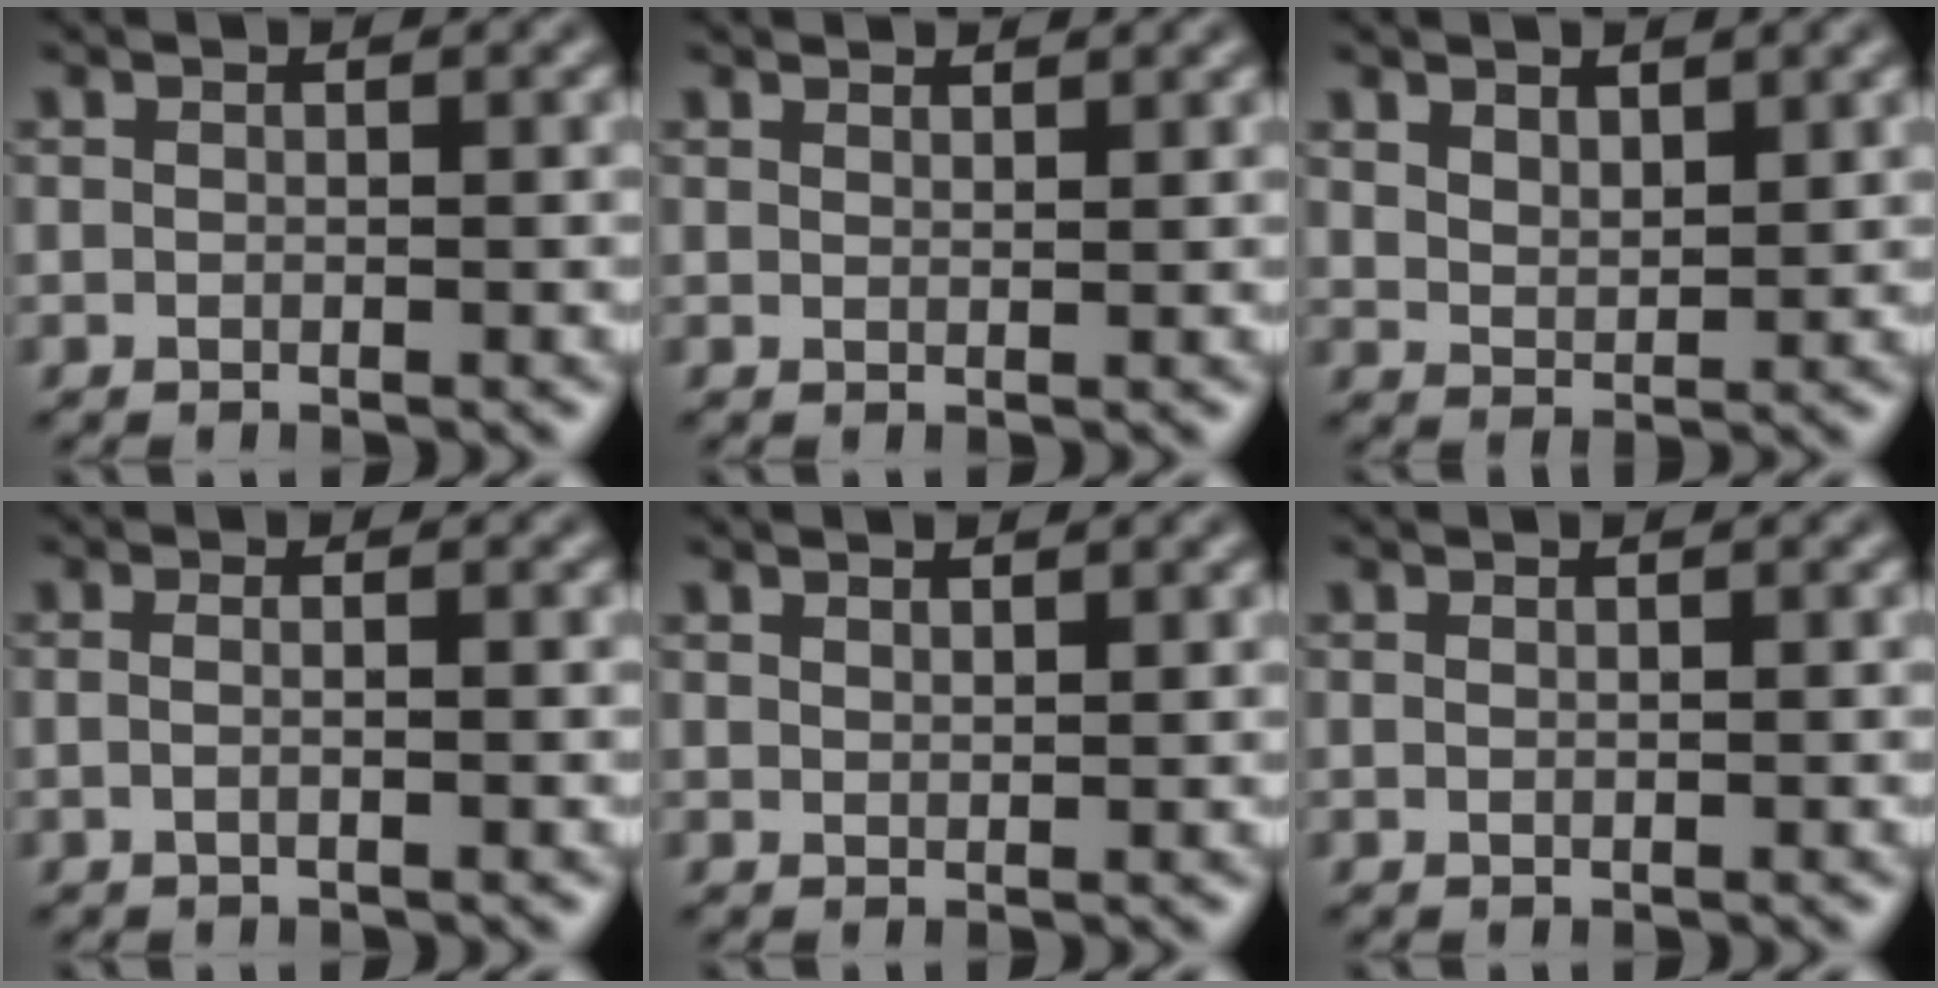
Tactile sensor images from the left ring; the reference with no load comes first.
{"total": 1.8, "force": [1.8, 0.2, 0.4], "torque": [-0.009, 0.000, 0.023]}
{"total": 2.3, "force": [1.6, 1.2, 1.2], "torque": [-0.028, -0.006, 0.035]}
{"total": 2.4, "force": [0.4, 1.3, 1.9], "torque": [-0.007, 0.003, -0.018]}
{"total": 0.8, "force": [0.8, 0.2, 0.2], "torque": [-0.002, -0.001, 0.016]}
{"total": 0.0}